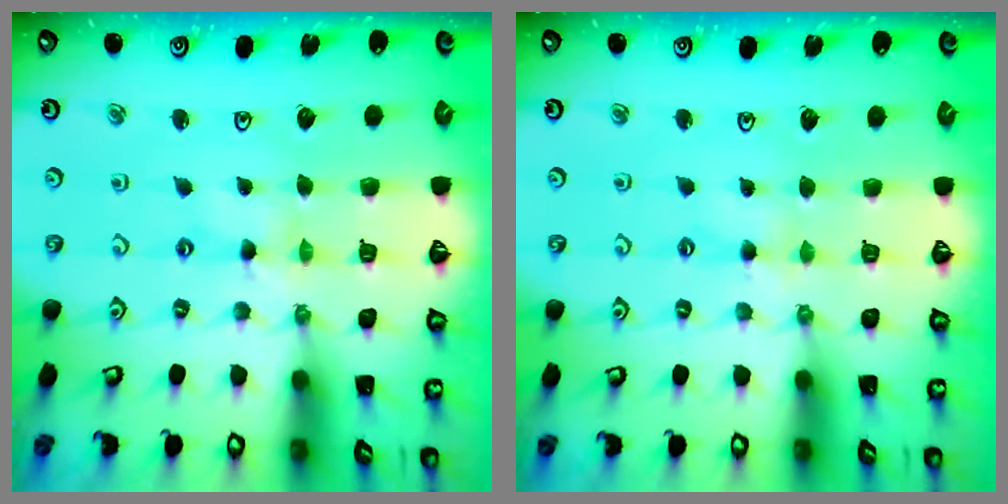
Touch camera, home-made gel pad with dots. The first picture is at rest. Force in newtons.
{"total": 1.6, "press": 1.5, "slide": 0.3}